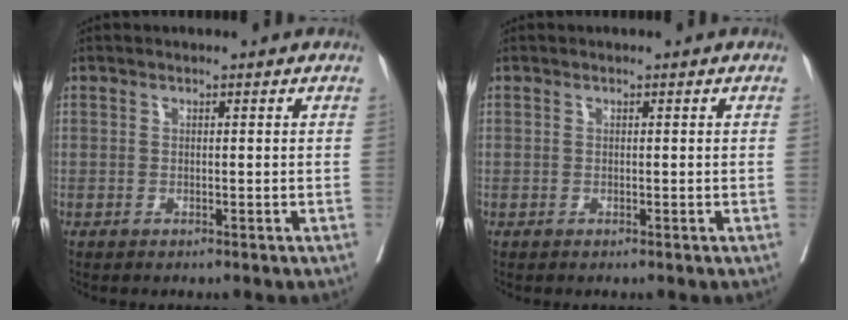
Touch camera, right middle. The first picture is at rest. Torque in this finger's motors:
{"motor_torque": [0.08, -0.22, 0.00, 0.00]}